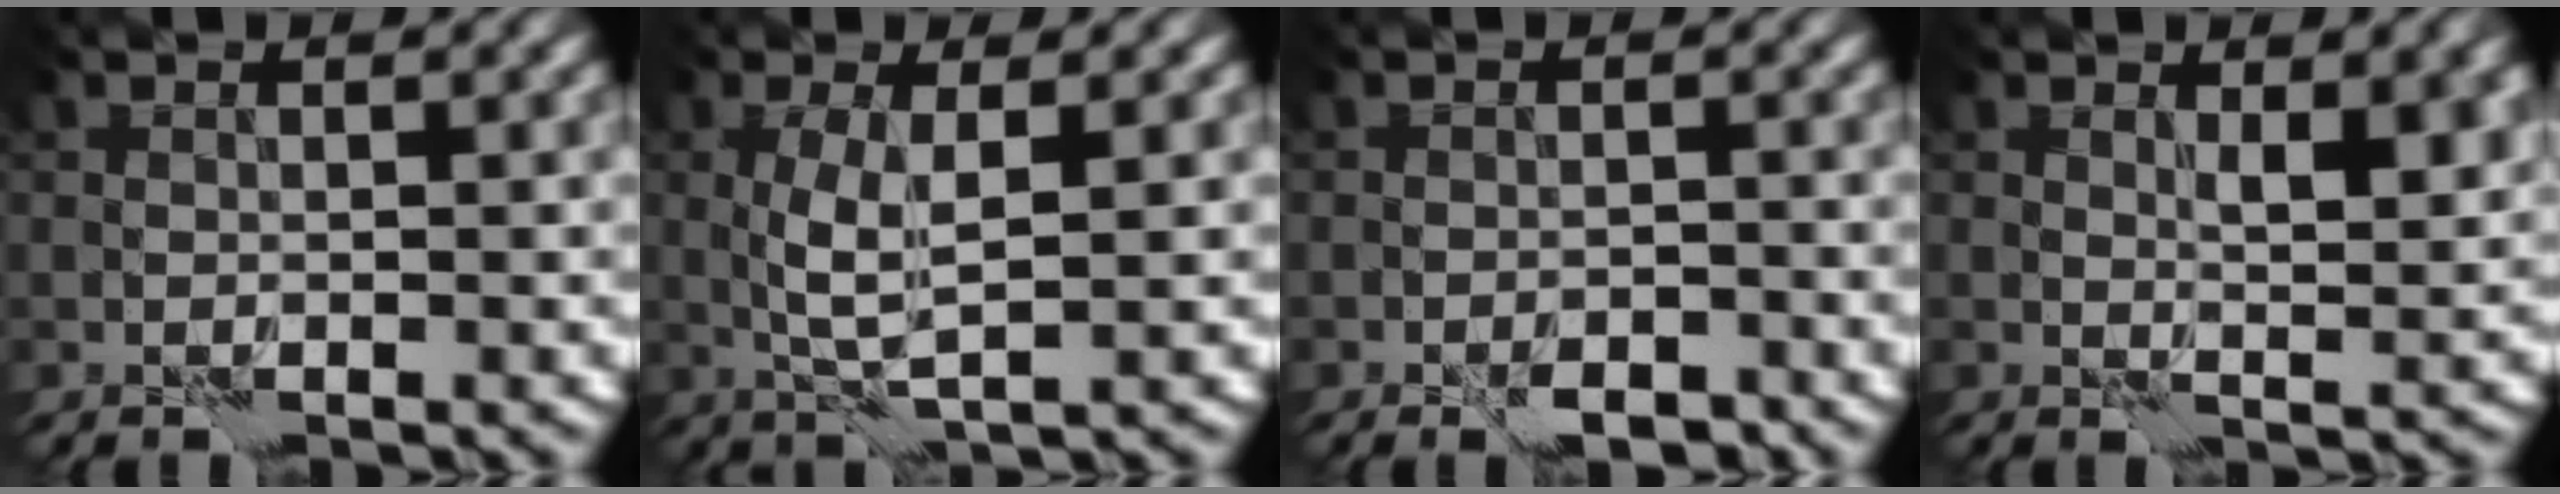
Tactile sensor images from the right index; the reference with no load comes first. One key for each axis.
{"total": 3.1, "fx": 0.6, "fy": 0.5, "fz": 3.0, "tx": -0.065, "ty": -0.001, "tz": 0.013}
{"total": 2.7, "fx": -2.0, "fy": 1.2, "fz": 1.4, "tx": -0.018, "ty": 0.004, "tz": -0.028}
{"total": 3.2, "fx": 1.4, "fy": 1.0, "fz": 2.7, "tx": -0.039, "ty": -0.006, "tz": 0.027}